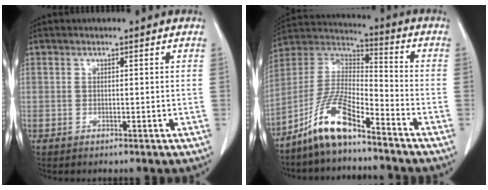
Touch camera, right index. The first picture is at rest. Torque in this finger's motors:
{"motor_torque": [0.64, -0.60, 0.35, 0.16]}